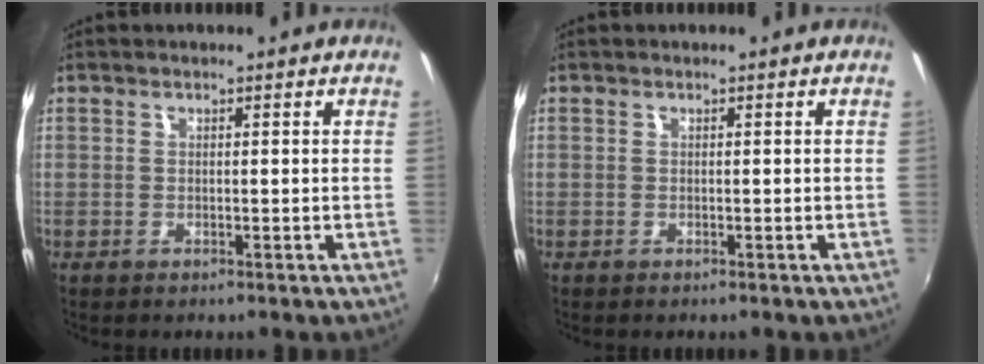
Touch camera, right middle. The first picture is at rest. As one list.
[{"total": 0.0}]